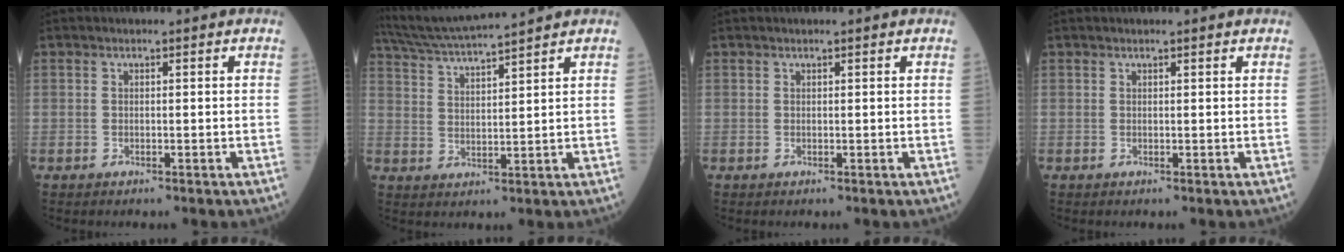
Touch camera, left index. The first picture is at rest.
{"total": 10.6, "force": [9.8, -1.3, 3.7], "torque": [-0.077, 0.022, 0.174]}
{"total": 1.0, "force": [0.9, 0.0, 0.4], "torque": [-0.007, 0.009, 0.015]}
{"total": 1.6, "force": [1.5, 0.2, 0.6], "torque": [-0.009, 0.012, 0.020]}